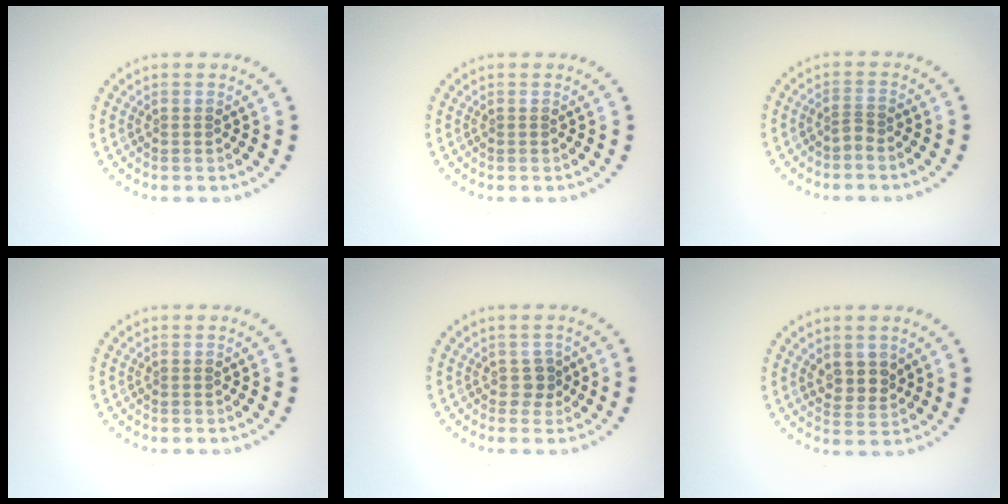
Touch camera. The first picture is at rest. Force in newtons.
{"total": 0.0}
{"total": 0.8, "press": 0.5, "slide": 0.6}
{"total": 0.0}
{"total": 1.2, "press": 1.0, "slide": 0.7}
{"total": 2.4, "press": 2.2, "slide": 1.0}